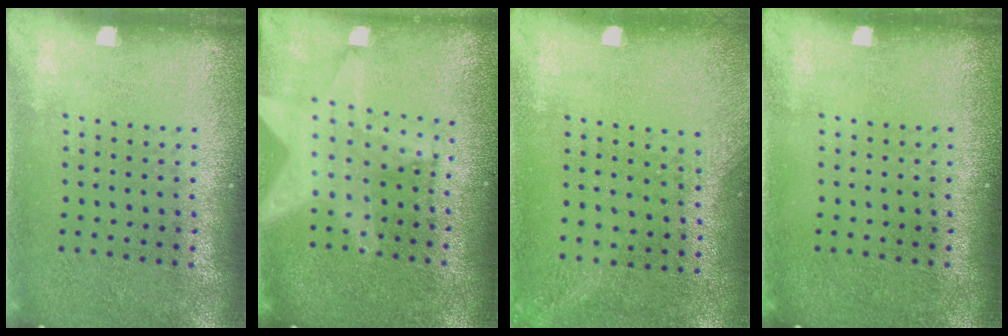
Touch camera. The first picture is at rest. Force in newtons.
{"total": 2.2, "press": 1.8, "slide": 1.2}
{"total": 1.4, "press": 1.0, "slide": 0.9}
{"total": 0.0}